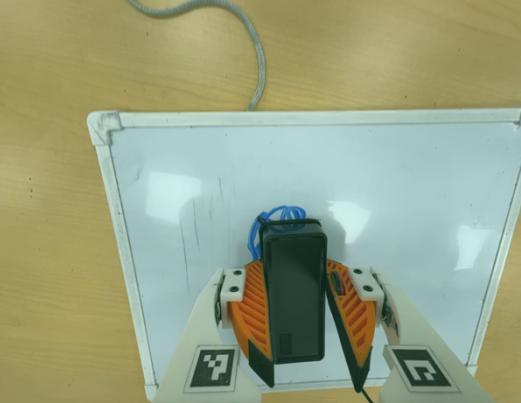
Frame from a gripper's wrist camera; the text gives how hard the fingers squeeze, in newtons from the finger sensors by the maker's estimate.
{"total": 12.7, "left": 13.6, "right": 11.7}